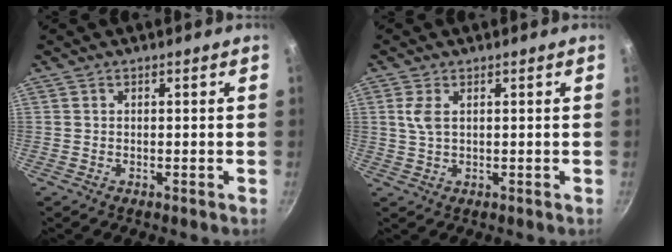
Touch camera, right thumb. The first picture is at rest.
{"total": 3.3, "force": [0.9, 1.6, 2.7], "torque": [-0.056, -0.001, 0.020]}